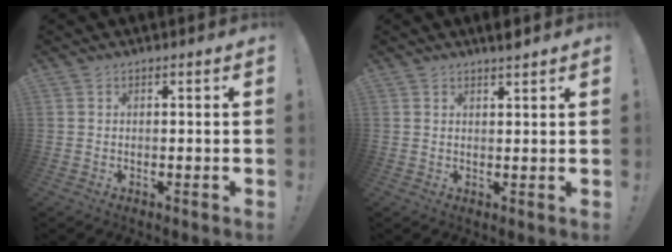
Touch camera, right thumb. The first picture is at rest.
{"total": 1.9, "force": [1.8, 0.0, 0.8], "torque": [-0.007, -0.013, 0.029]}